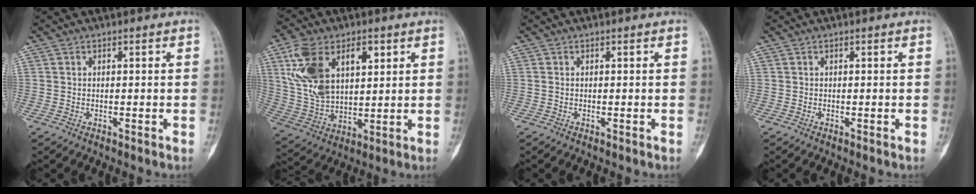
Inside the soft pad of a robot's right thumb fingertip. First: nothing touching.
{"total": 16.2, "force": [5.8, 9.7, 11.6], "torque": [-0.209, -0.011, 0.122]}
{"total": 0.0}
{"total": 0.0}